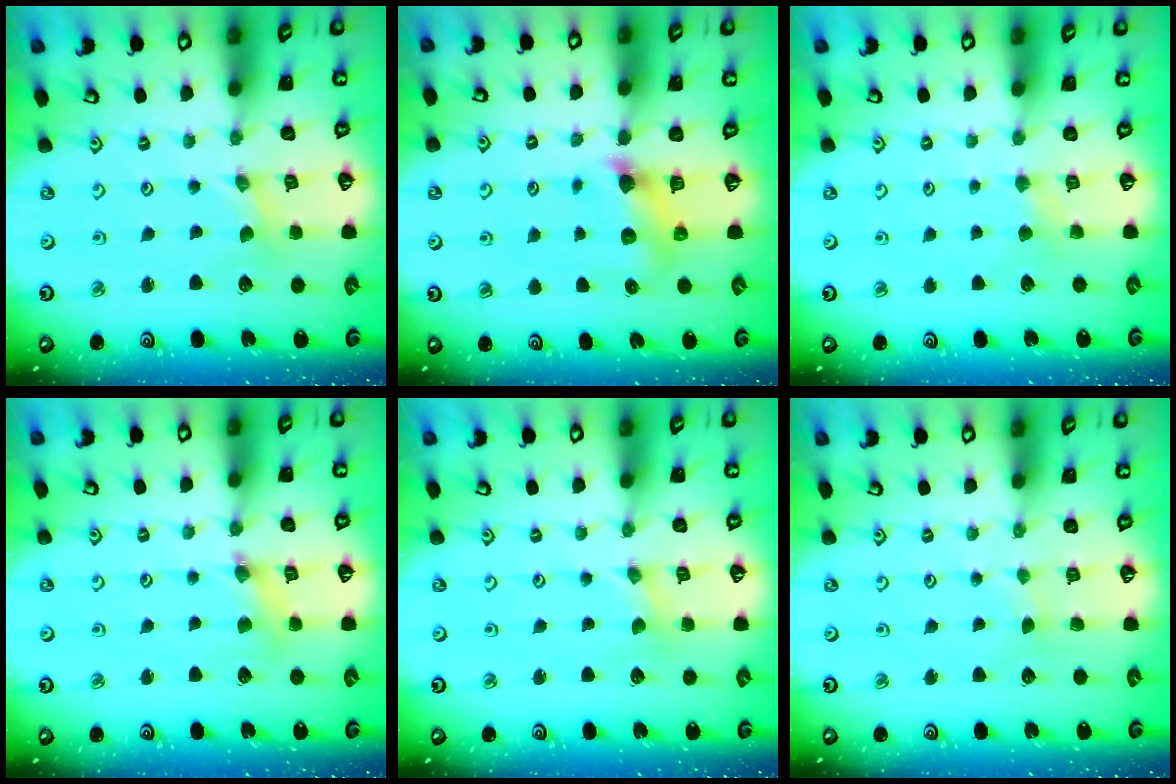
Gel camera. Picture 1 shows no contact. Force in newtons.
{"total": 7.2, "press": 7.2, "slide": 0.6}
{"total": 2.5, "press": 2.5, "slide": 0.4}
{"total": 4.4, "press": 4.4, "slide": 0.4}
{"total": 0.0}
{"total": 1.0, "press": 0.9, "slide": 0.2}